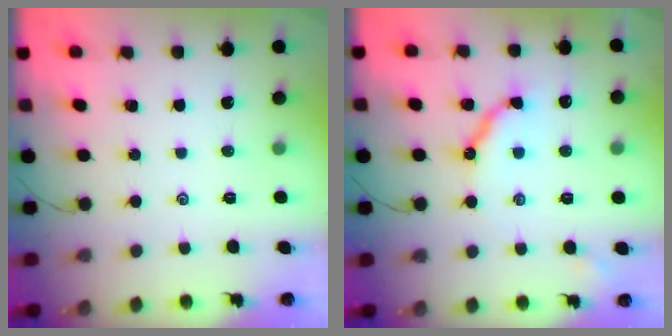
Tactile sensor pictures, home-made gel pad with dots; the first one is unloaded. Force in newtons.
{"total": 9.8, "press": 9.7, "slide": 1.1}